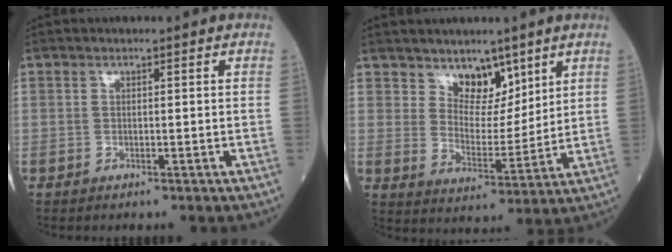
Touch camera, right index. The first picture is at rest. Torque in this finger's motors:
{"motor_torque": [0.18, 0.18, 0.05, 0.03]}